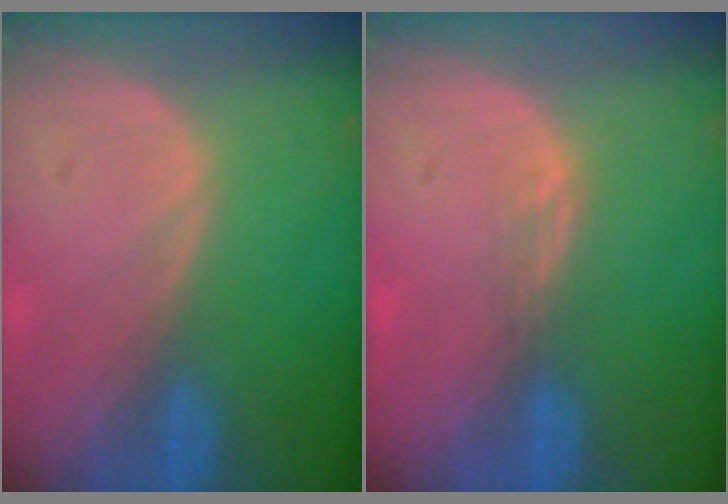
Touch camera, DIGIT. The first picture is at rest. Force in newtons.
{"total": 1.8, "press": 1.3, "slide": 1.2}